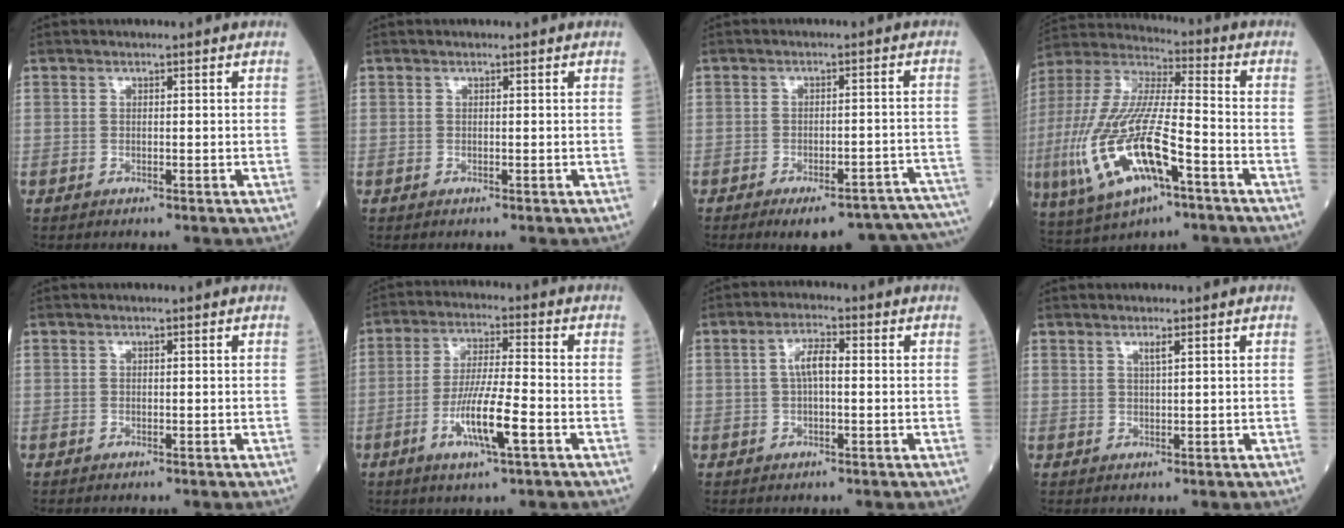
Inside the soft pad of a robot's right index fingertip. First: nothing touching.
{"total": 0.0}
{"total": 16.5, "force": [-15.0, 2.7, 6.4], "torque": [-0.010, 0.023, -0.175]}
{"total": 20.2, "force": [-7.0, 5.4, 18.1], "torque": [-0.416, -0.022, -0.123]}
{"total": 0.0}
{"total": 9.4, "force": [-3.4, 0.6, 8.7], "torque": [-0.168, -0.010, -0.065]}
{"total": 3.9, "force": [0.3, 1.2, 3.7], "torque": [-0.072, 0.014, 0.005]}
{"total": 1.4, "force": [0.9, -0.1, 1.0], "torque": [-0.021, -0.003, 0.016]}